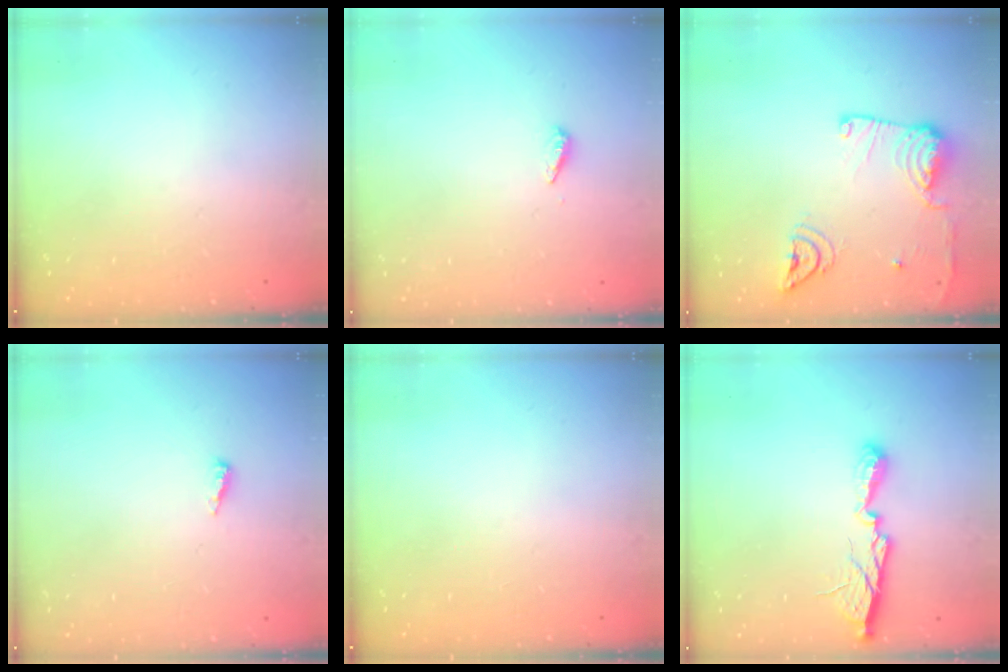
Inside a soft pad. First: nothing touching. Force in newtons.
{"total": 2.9, "press": 2.9, "slide": 0.3}
{"total": 13.5, "press": 13.4, "slide": 1.7}
{"total": 2.5, "press": 2.5, "slide": 0.2}
{"total": 0.0}
{"total": 9.9, "press": 9.9, "slide": 0.3}